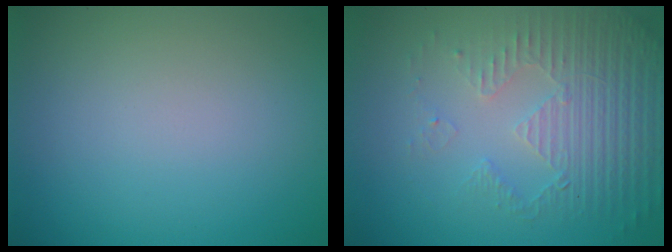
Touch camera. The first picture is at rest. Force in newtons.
{"total": 5.3, "press": 3.5, "slide": 4.0}